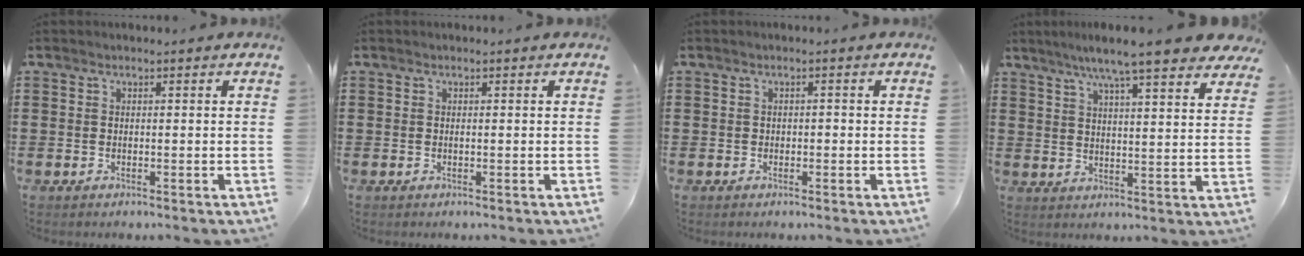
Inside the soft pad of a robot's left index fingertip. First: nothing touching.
{"total": 0.0}
{"total": 0.5, "force": [-0.2, 0.4, 0.3], "torque": [-0.008, 0.000, -0.004]}
{"total": 8.3, "force": [7.0, 0.1, 4.5], "torque": [-0.101, -0.024, 0.119]}